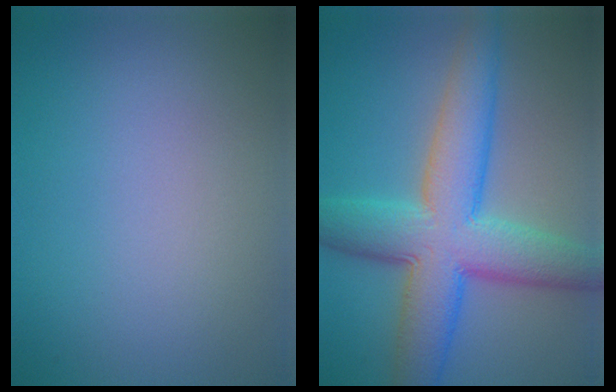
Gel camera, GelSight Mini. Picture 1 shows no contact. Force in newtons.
{"total": 9.7, "press": 9.6, "slide": 0.2}